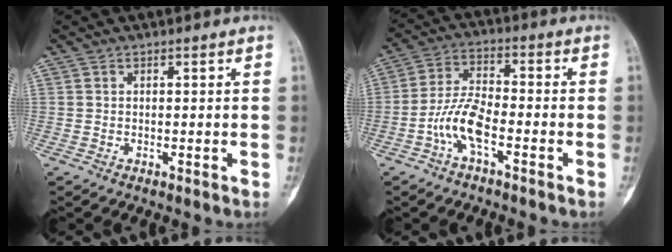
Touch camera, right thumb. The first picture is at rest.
{"total": 8.0, "force": [-3.4, 3.0, 6.6], "torque": [-0.137, 0.031, -0.071]}